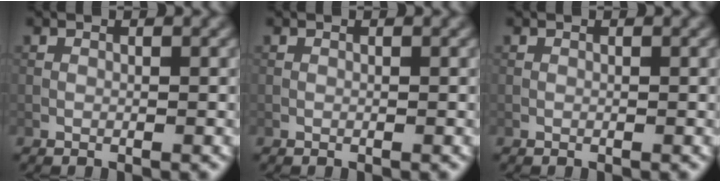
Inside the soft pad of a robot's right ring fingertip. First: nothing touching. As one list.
[{"total": 0.0}, {"total": 0.0}]